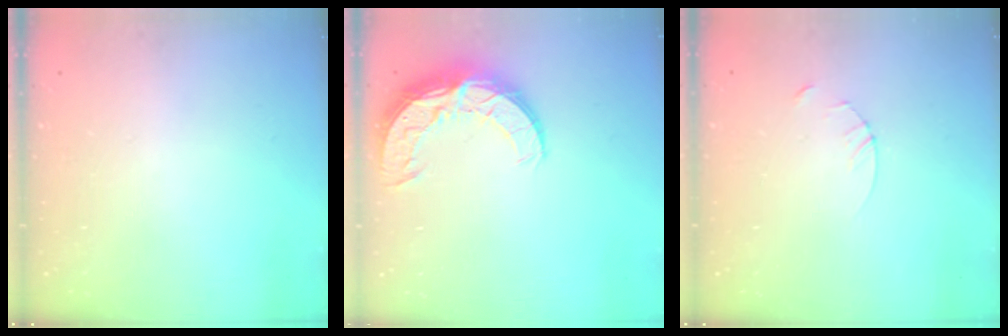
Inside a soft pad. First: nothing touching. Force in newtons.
{"total": 11.0, "press": 10.9, "slide": 0.8}
{"total": 3.2, "press": 3.2, "slide": 0.3}